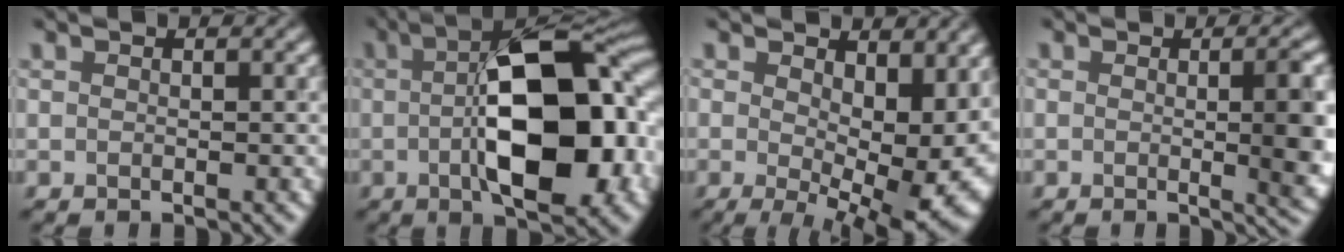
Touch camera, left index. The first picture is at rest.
{"total": 14.4, "force": [-0.7, 6.2, 12.9], "torque": [-0.175, 0.004, -0.015]}
{"total": 11.9, "force": [0.0, 5.9, 10.3], "torque": [-0.140, -0.030, 0.028]}
{"total": 5.8, "force": [-0.2, 1.7, 5.5], "torque": [-0.055, -0.007, 0.005]}